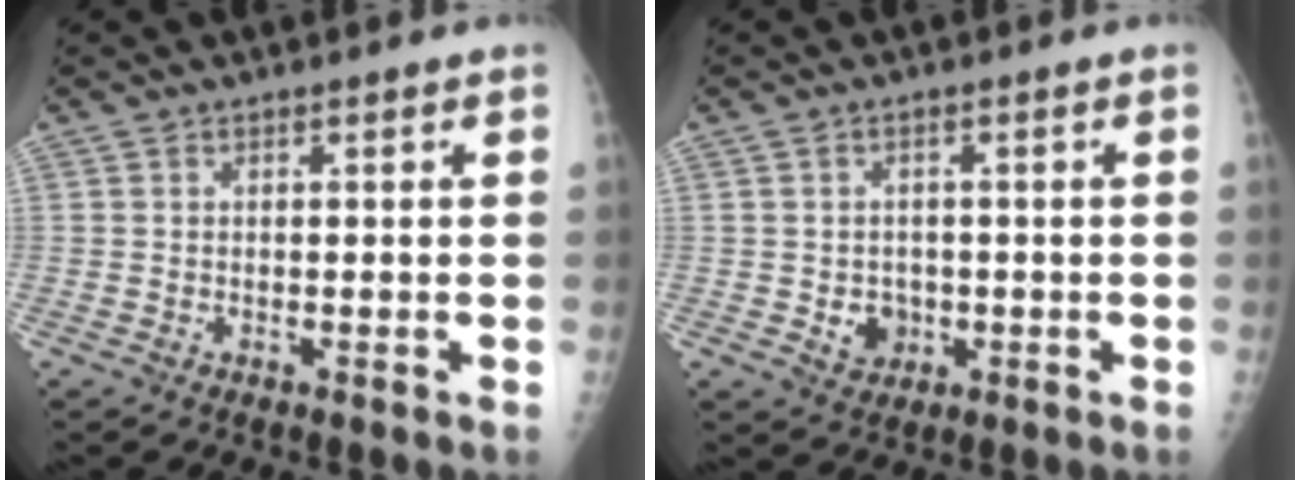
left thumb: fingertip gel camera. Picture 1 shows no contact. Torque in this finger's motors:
{"motor_torque": [-0.05, 0.02, -0.02, -0.10, 0.00]}